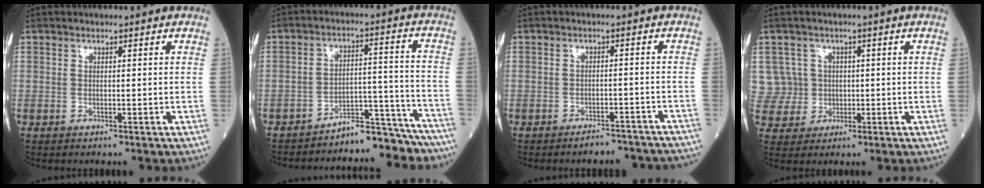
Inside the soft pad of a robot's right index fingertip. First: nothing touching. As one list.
[{"total": 12.0, "force": [-11.8, 1.9, 0.9], "torque": [0.018, 0.060, -0.166]}, {"total": 7.2, "force": [-6.8, 1.9, 1.5], "torque": [-0.005, 0.003, -0.078]}, {"total": 6.4, "force": [1.2, 6.2, -0.2], "torque": [0.006, 0.025, 0.030]}]